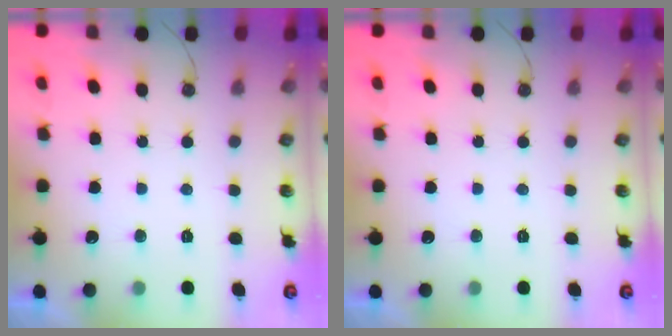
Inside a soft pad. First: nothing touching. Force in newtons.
{"total": 0.0}